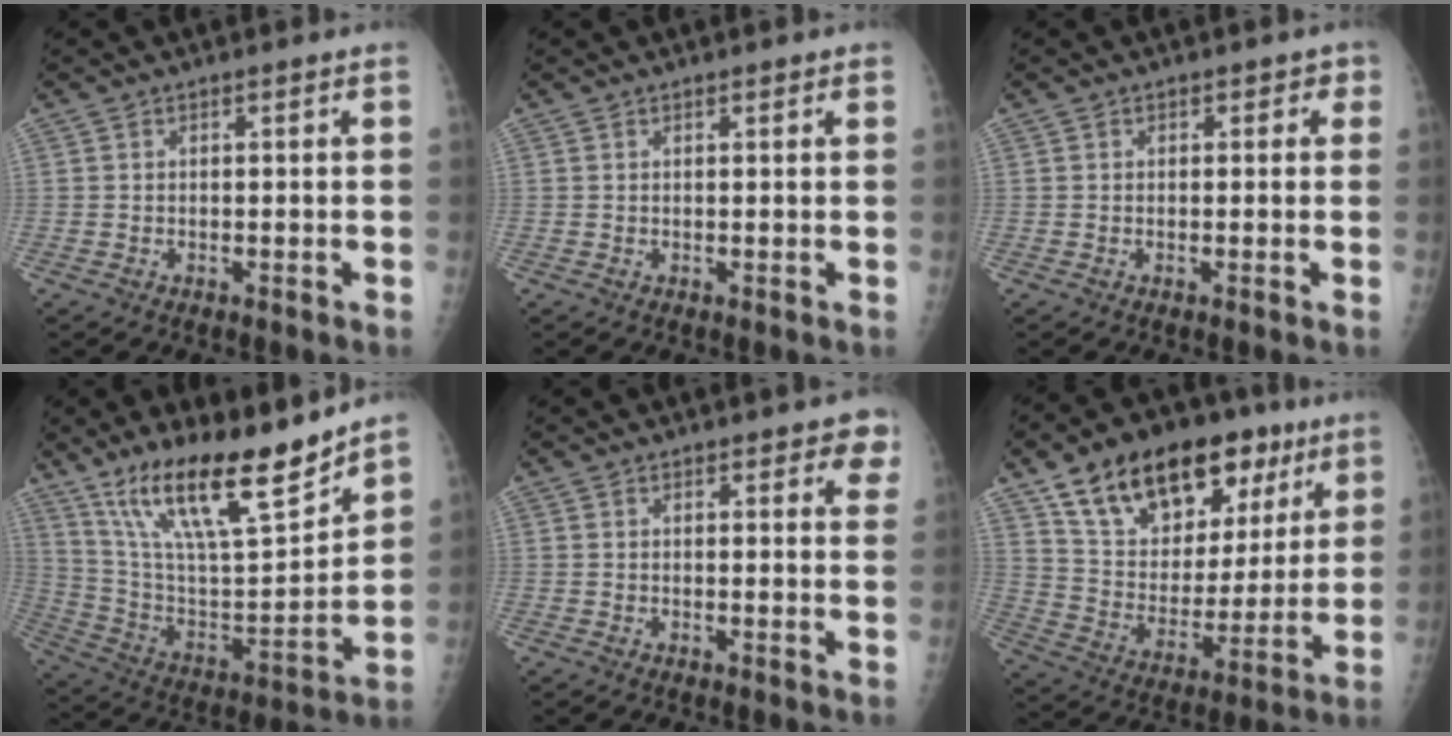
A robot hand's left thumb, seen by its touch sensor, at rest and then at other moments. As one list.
[{"total": 0.9, "force": [0.6, 0.4, 0.5], "torque": [-0.005, -0.002, 0.007]}, {"total": 1.8, "force": [0.6, 1.5, 0.8], "torque": [0.017, 0.004, -0.002]}, {"total": 22.8, "force": [16.7, 5.3, 14.7], "torque": [-0.227, -0.076, 0.301]}, {"total": 4.3, "force": [3.0, 2.0, 2.4], "torque": [0.007, -0.011, 0.029]}, {"total": 25.8, "force": [14.6, 14.1, 15.9], "torque": [-0.217, -0.019, 0.247]}]